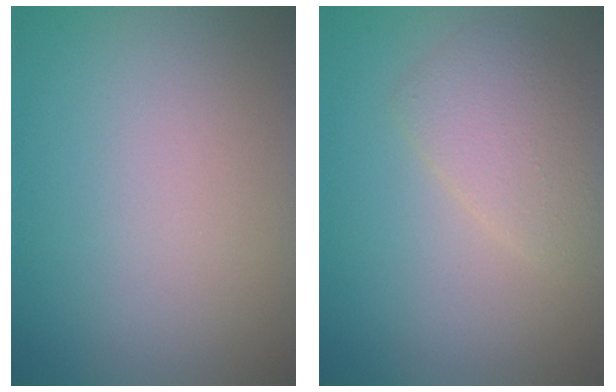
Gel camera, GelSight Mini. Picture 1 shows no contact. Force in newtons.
{"total": 2.9, "press": 2.9, "slide": 0.1}